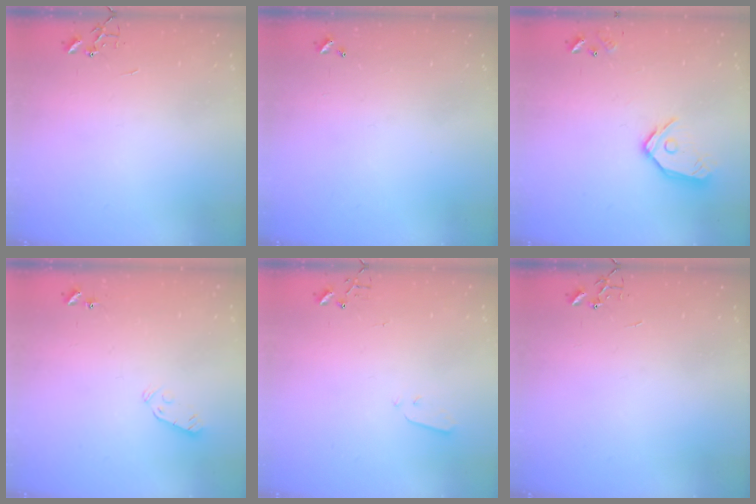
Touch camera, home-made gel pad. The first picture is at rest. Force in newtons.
{"total": 0.0}
{"total": 12.1, "press": 12.0, "slide": 1.5}
{"total": 3.9, "press": 3.8, "slide": 0.9}
{"total": 3.2, "press": 3.2, "slide": 0.1}
{"total": 0.0}